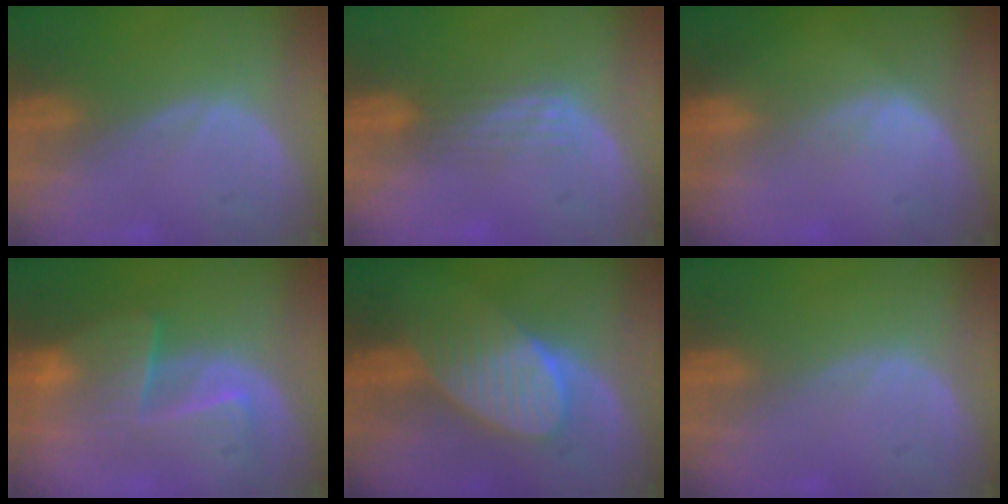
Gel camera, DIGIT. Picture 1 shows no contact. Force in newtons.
{"total": 2.9, "press": 2.5, "slide": 1.5}
{"total": 2.0, "press": 1.1, "slide": 1.7}
{"total": 7.1, "press": 7.1, "slide": 0.3}
{"total": 7.3, "press": 7.3, "slide": 0.7}
{"total": 0.0}